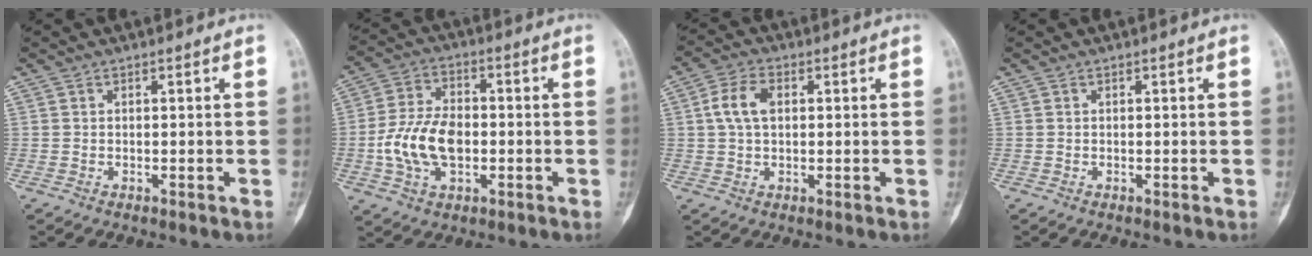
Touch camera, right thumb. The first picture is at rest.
{"total": 12.1, "force": [-1.8, 7.5, 9.3], "torque": [-0.172, 0.018, -0.035]}
{"total": 6.2, "force": [1.2, 3.6, 4.9], "torque": [-0.103, 0.013, 0.019]}
{"total": 0.0}